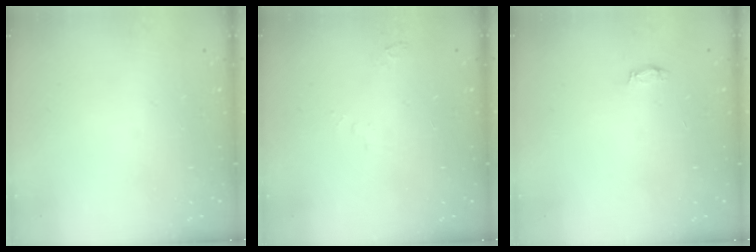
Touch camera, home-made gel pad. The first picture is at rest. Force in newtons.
{"total": 3.0, "press": 2.1, "slide": 2.1}
{"total": 3.3, "press": 3.2, "slide": 0.4}